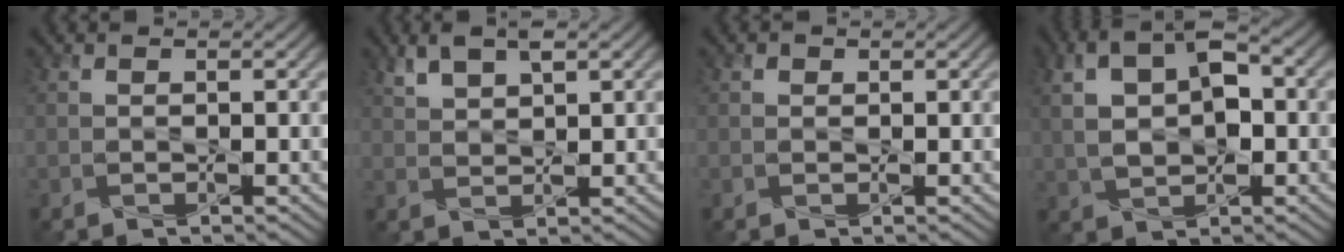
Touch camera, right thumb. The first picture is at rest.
{"total": 3.9, "force": [2.4, 1.5, 2.8], "torque": [-0.068, 0.005, 0.050]}
{"total": 0.6, "force": [0.2, 0.5, 0.1], "torque": [0.001, -0.005, 0.002]}
{"total": 8.2, "force": [1.1, 4.7, 6.6], "torque": [-0.135, 0.009, 0.014]}